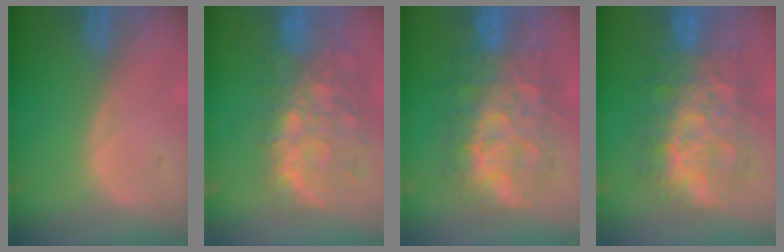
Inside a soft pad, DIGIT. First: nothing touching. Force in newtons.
{"total": 11.2, "press": 9.8, "slide": 5.5}
{"total": 12.2, "press": 12.2, "slide": 1.1}
{"total": 12.2, "press": 12.2, "slide": 1.1}